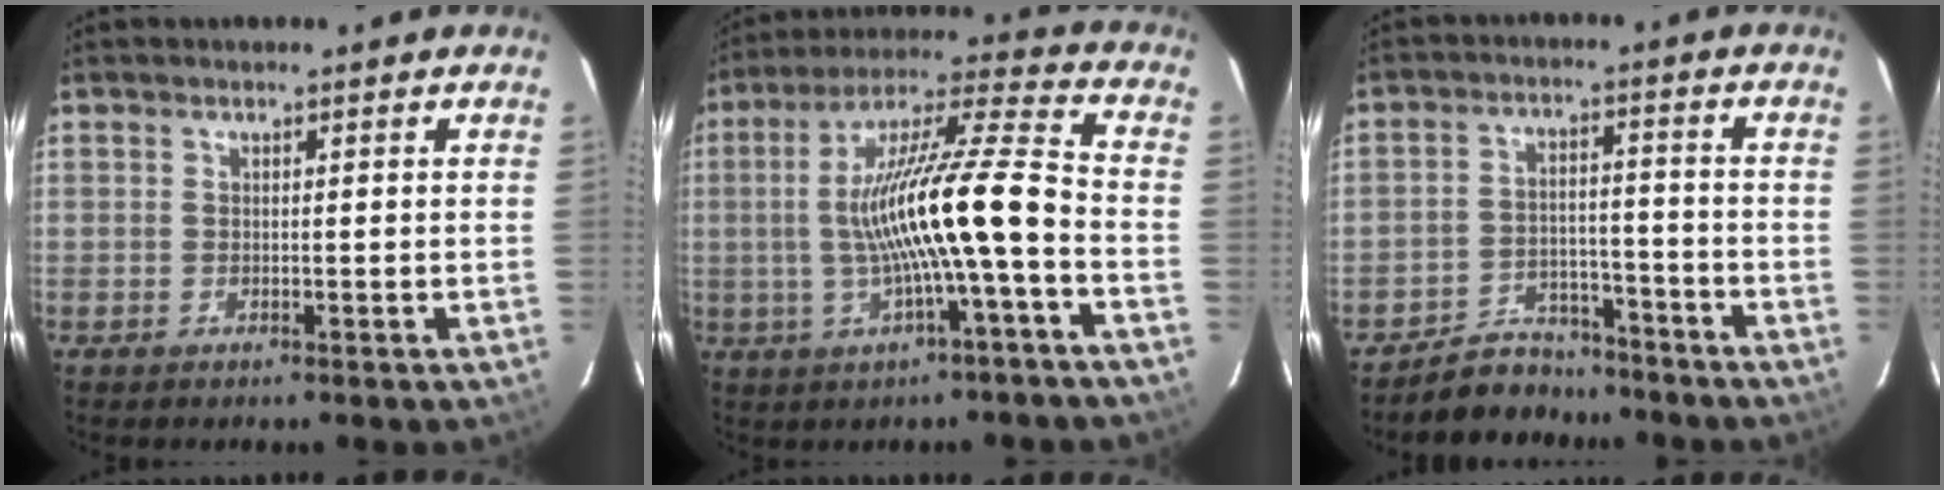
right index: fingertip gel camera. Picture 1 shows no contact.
{"total": 16.3, "force": [-3.2, 0.6, 16.0], "torque": [-0.288, 0.010, -0.051]}
{"total": 9.2, "force": [-8.2, 3.9, 1.4], "torque": [-0.050, 0.018, -0.119]}